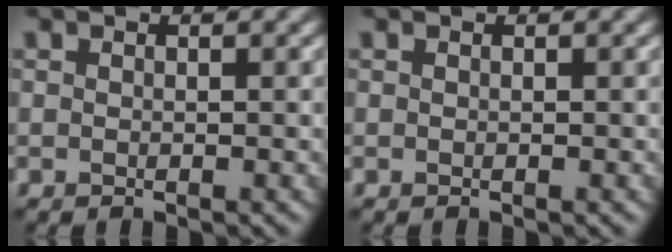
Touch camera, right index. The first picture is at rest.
{"total": 0.0}